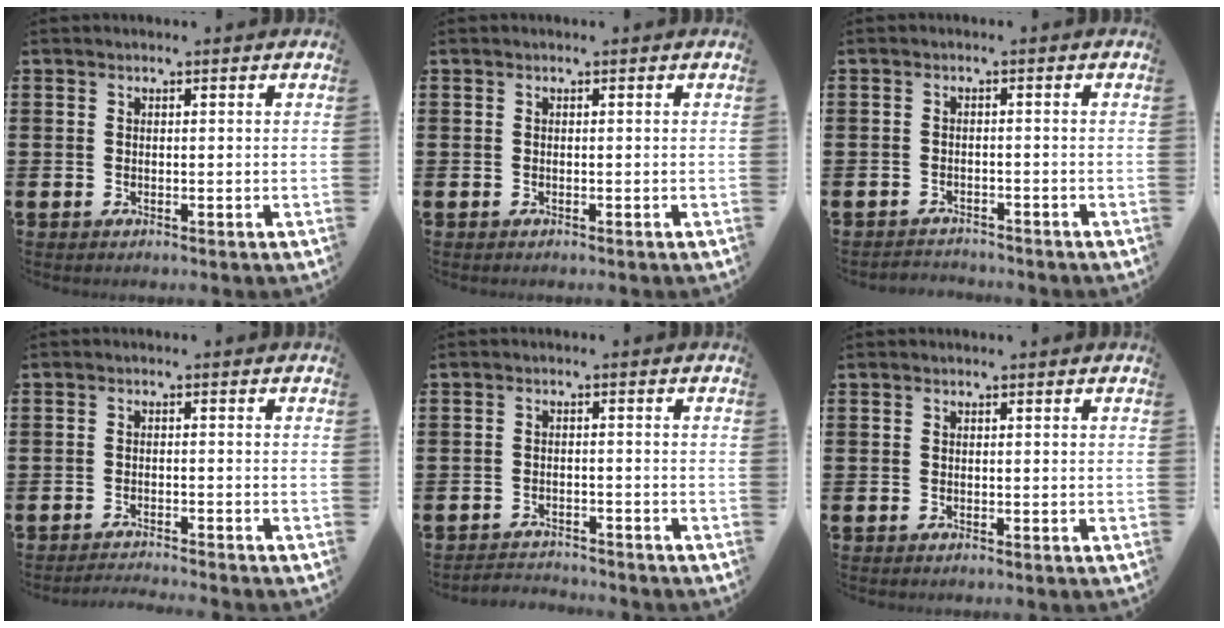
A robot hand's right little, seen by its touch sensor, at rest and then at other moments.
{"total": 0.0}
{"total": 1.5, "force": [-1.5, 0.0, -0.2], "torque": [-0.001, 0.004, -0.033]}
{"total": 1.5, "force": [-1.5, -0.2, 0.1], "torque": [-0.004, 0.003, -0.030]}
{"total": 2.1, "force": [-2.1, 0.1, -0.3], "torque": [-0.003, 0.003, -0.047]}
{"total": 0.0}